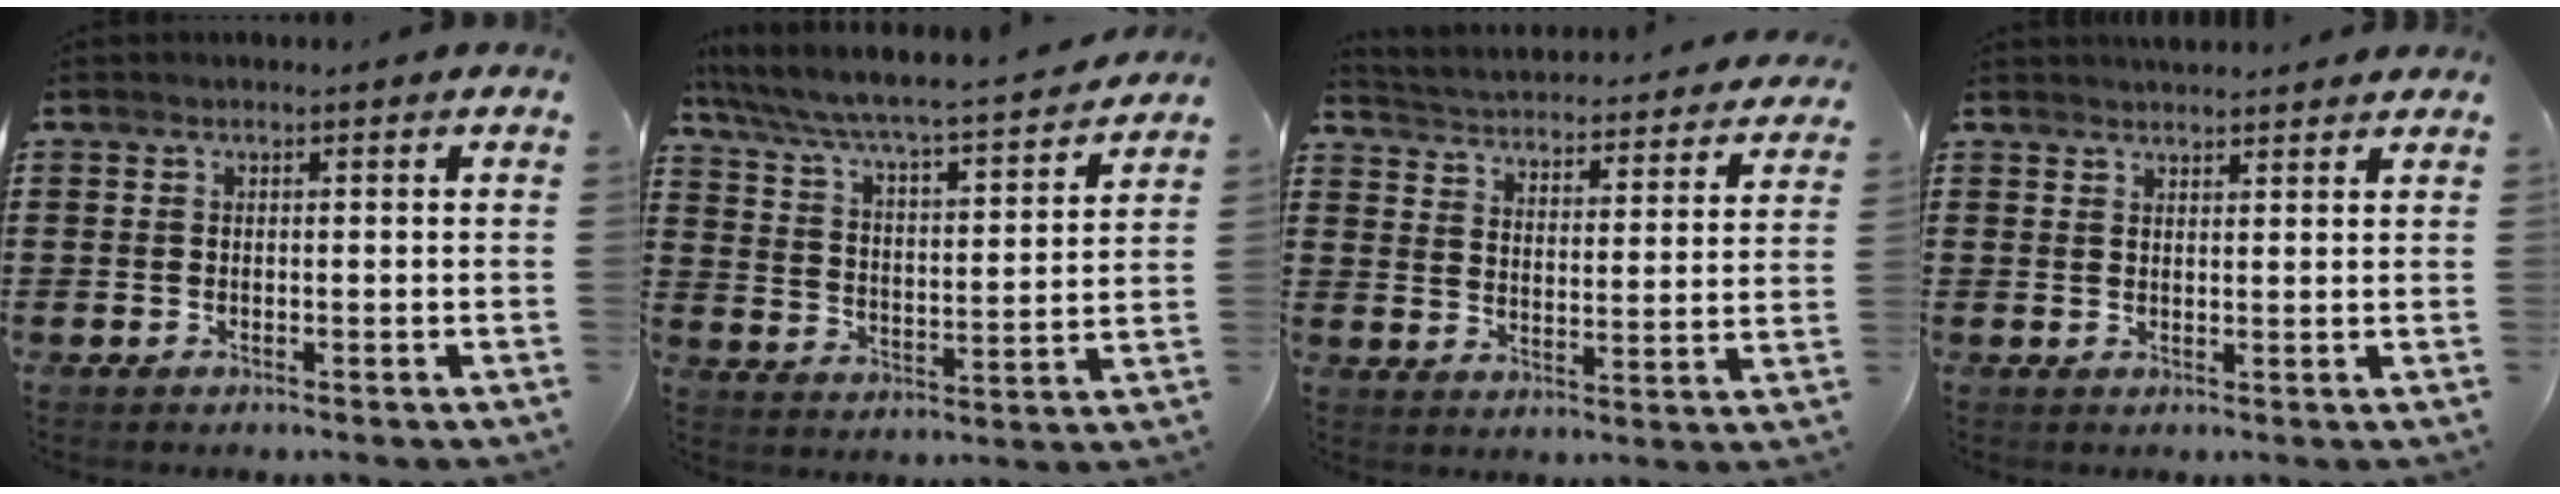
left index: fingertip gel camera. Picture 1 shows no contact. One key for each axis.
{"total": 4.5, "fx": 4.1, "fy": 0.0, "fz": 1.9, "tx": -0.061, "ty": -0.041, "tz": 0.056}
{"total": 2.8, "fx": 2.7, "fy": -0.2, "fz": 0.1, "tx": -0.023, "ty": -0.033, "tz": 0.037}
{"total": 2.2, "fx": 2.2, "fy": 0.1, "fz": 0.2, "tx": -0.009, "ty": -0.002, "tz": 0.043}